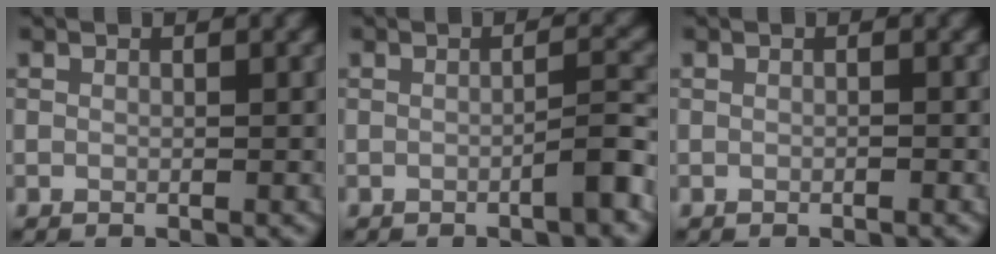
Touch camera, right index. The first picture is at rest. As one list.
[{"total": 2.6, "force": [-1.3, 0.3, 2.3], "torque": [-0.030, 0.015, -0.024]}, {"total": 0.0}]